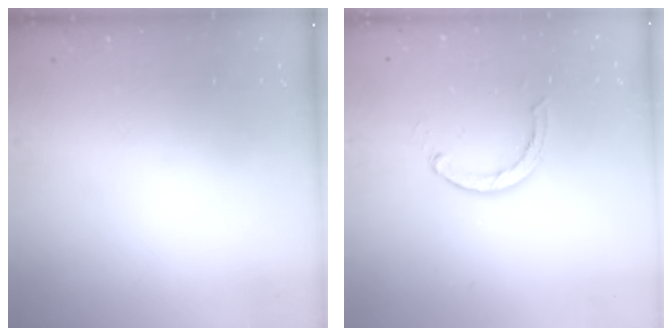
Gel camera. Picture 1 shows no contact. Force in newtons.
{"total": 2.9, "press": 2.9, "slide": 0.4}